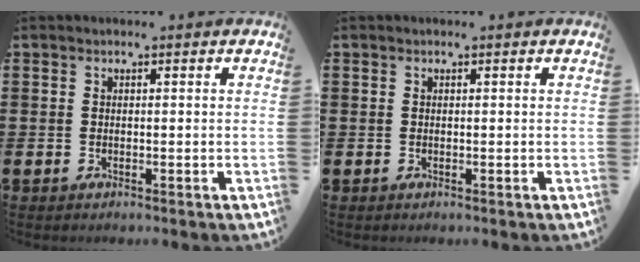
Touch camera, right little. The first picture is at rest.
{"total": 0.0}